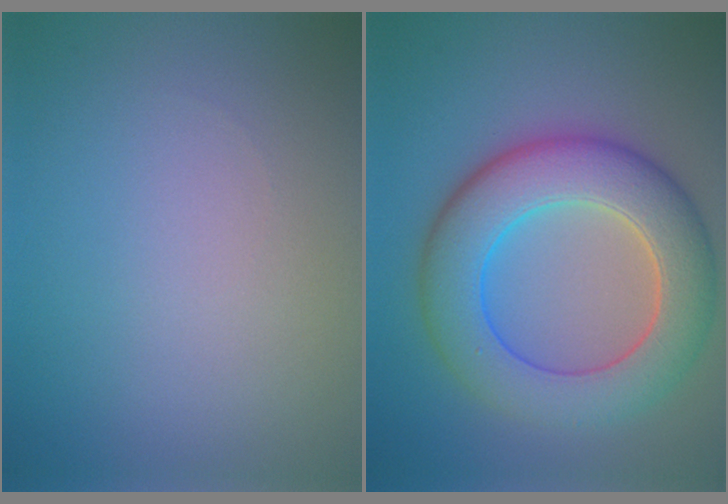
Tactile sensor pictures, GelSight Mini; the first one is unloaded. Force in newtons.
{"total": 9.1, "press": 9.1, "slide": 0.4}